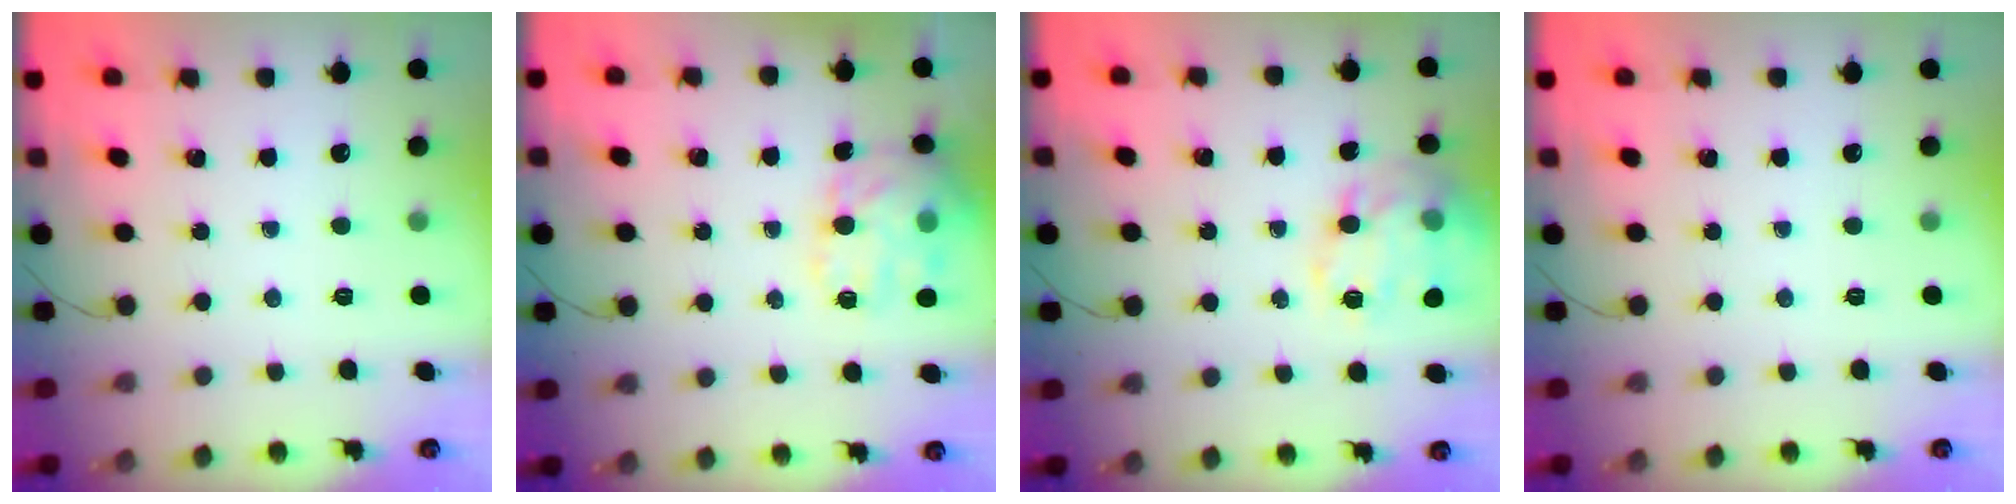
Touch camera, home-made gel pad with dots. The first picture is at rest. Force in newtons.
{"total": 14.8, "press": 14.7, "slide": 1.7}
{"total": 18.3, "press": 18.2, "slide": 1.9}
{"total": 0.0}